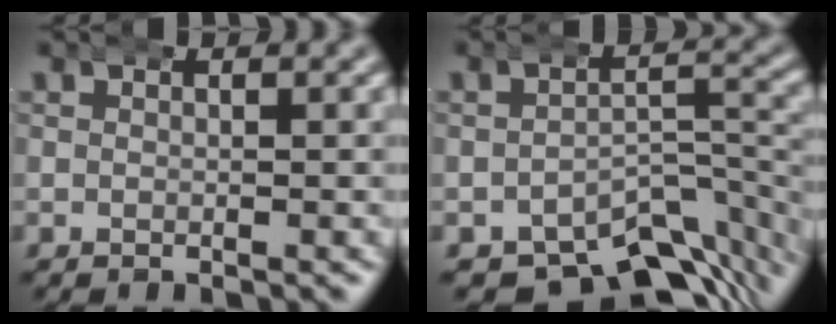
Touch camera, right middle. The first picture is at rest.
{"total": 10.9, "force": [-7.5, 5.1, 6.2], "torque": [-0.060, -0.022, -0.107]}